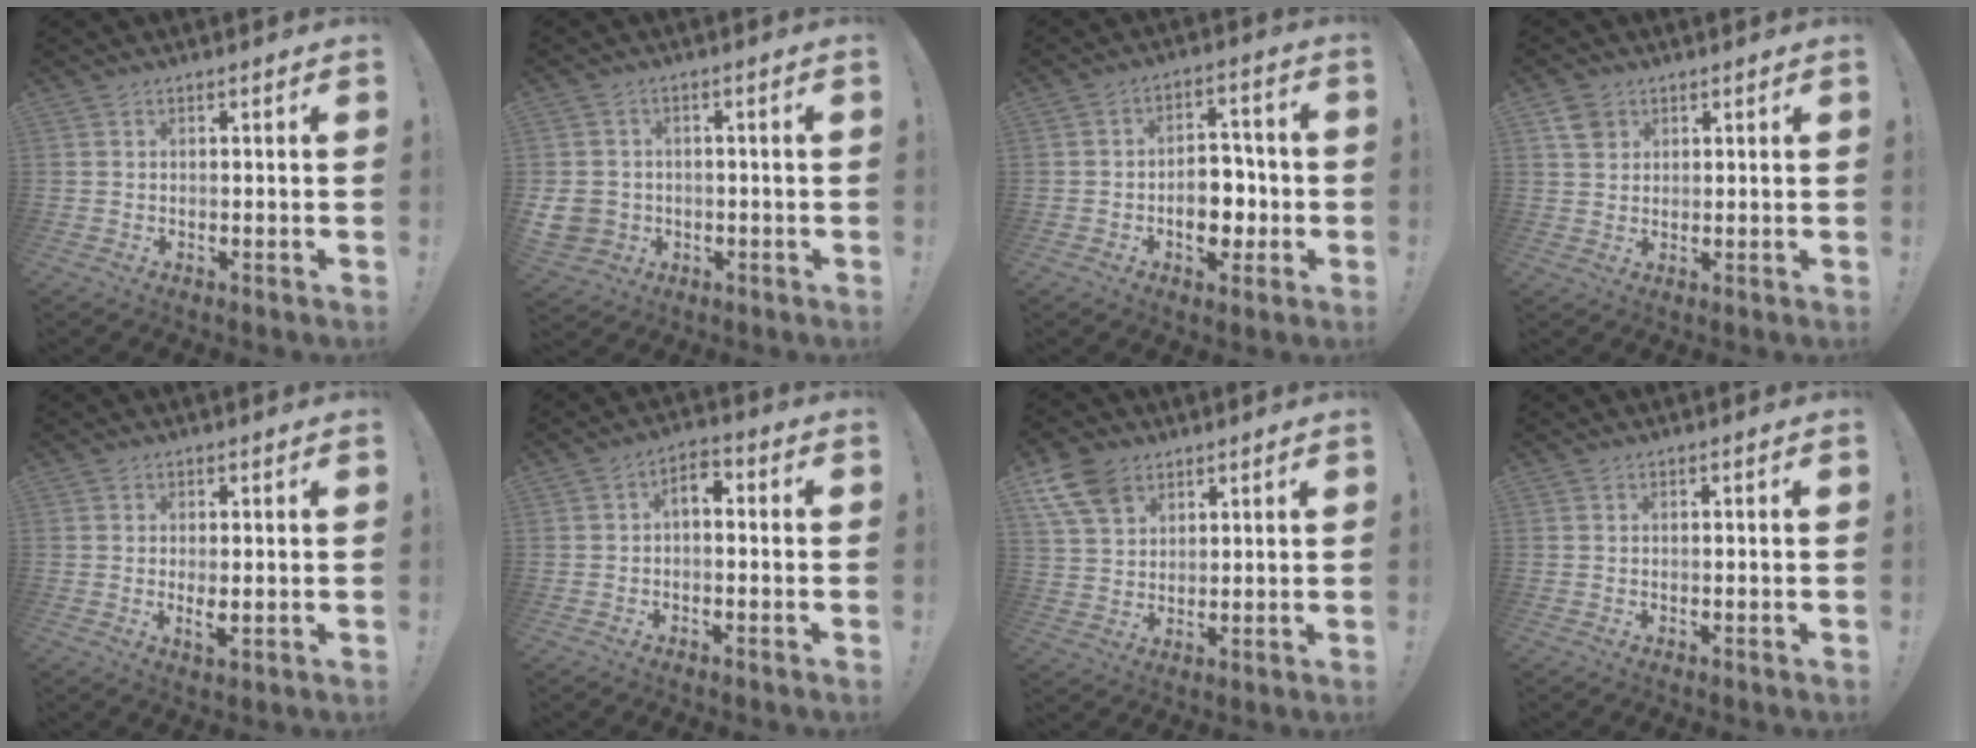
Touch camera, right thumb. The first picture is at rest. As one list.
[{"total": 7.1, "force": [-1.1, 6.3, 3.0], "torque": [-0.062, 0.009, -0.016]}, {"total": 10.4, "force": [-2.7, 7.4, 6.9], "torque": [-0.093, 0.024, -0.042]}, {"total": 4.4, "force": [2.5, 3.4, 1.5], "torque": [-0.017, -0.005, 0.046]}, {"total": 3.1, "force": [0.3, 0.8, 2.9], "torque": [-0.039, -0.007, 0.006]}, {"total": 4.2, "force": [-0.2, 2.5, 3.4], "torque": [-0.059, 0.007, -0.004]}, {"total": 10.4, "force": [6.1, 6.9, 5.0], "torque": [-0.099, -0.022, 0.120]}, {"total": 0.0}]